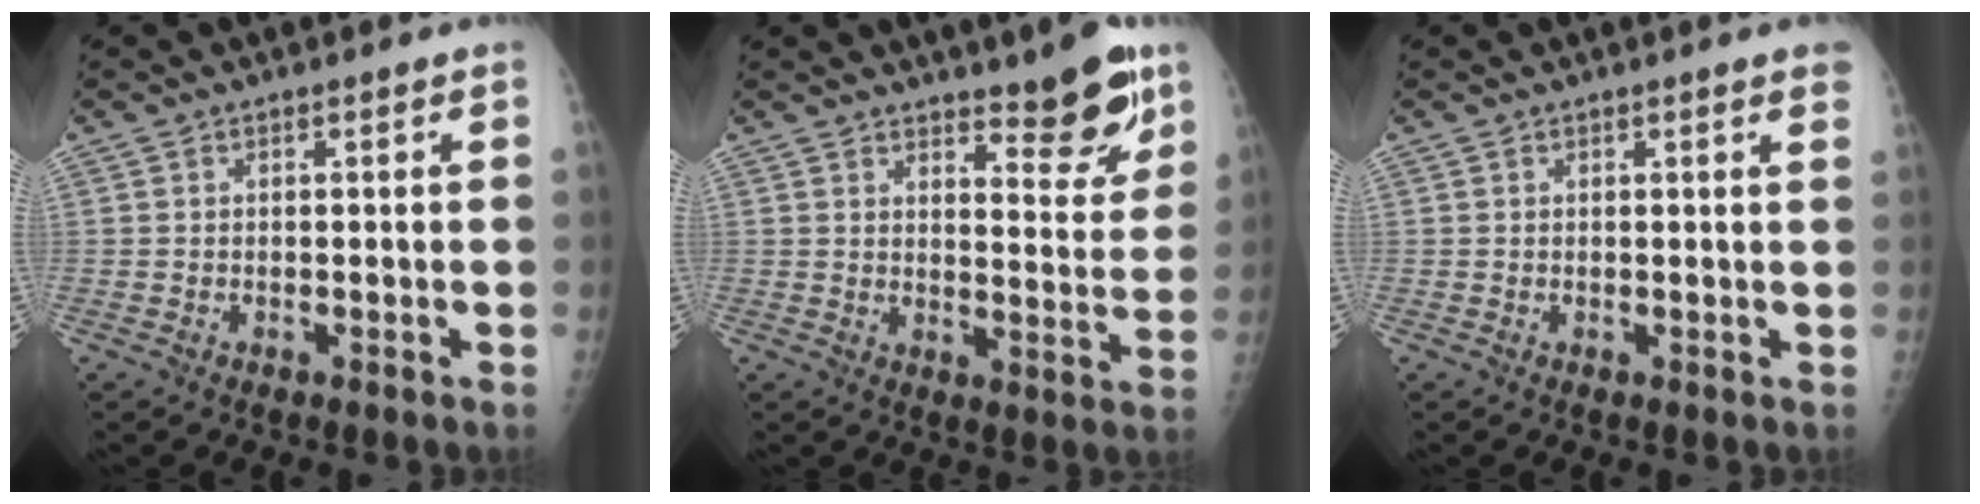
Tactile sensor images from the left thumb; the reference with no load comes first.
{"total": 9.6, "force": [6.9, 2.7, 6.1], "torque": [-0.054, -0.053, 0.103]}
{"total": 2.4, "force": [1.7, 0.1, 1.6], "torque": [-0.018, 0.000, 0.014]}